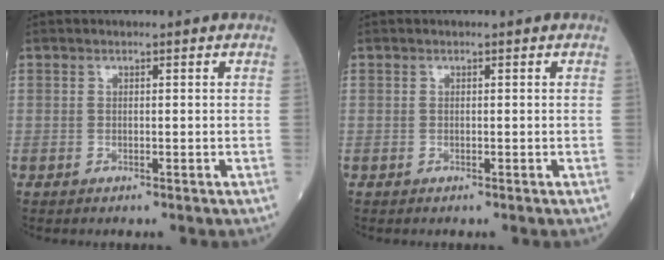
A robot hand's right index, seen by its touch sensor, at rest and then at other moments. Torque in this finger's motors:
{"motor_torque": [0.02, 0.02, 0.00, 0.01]}